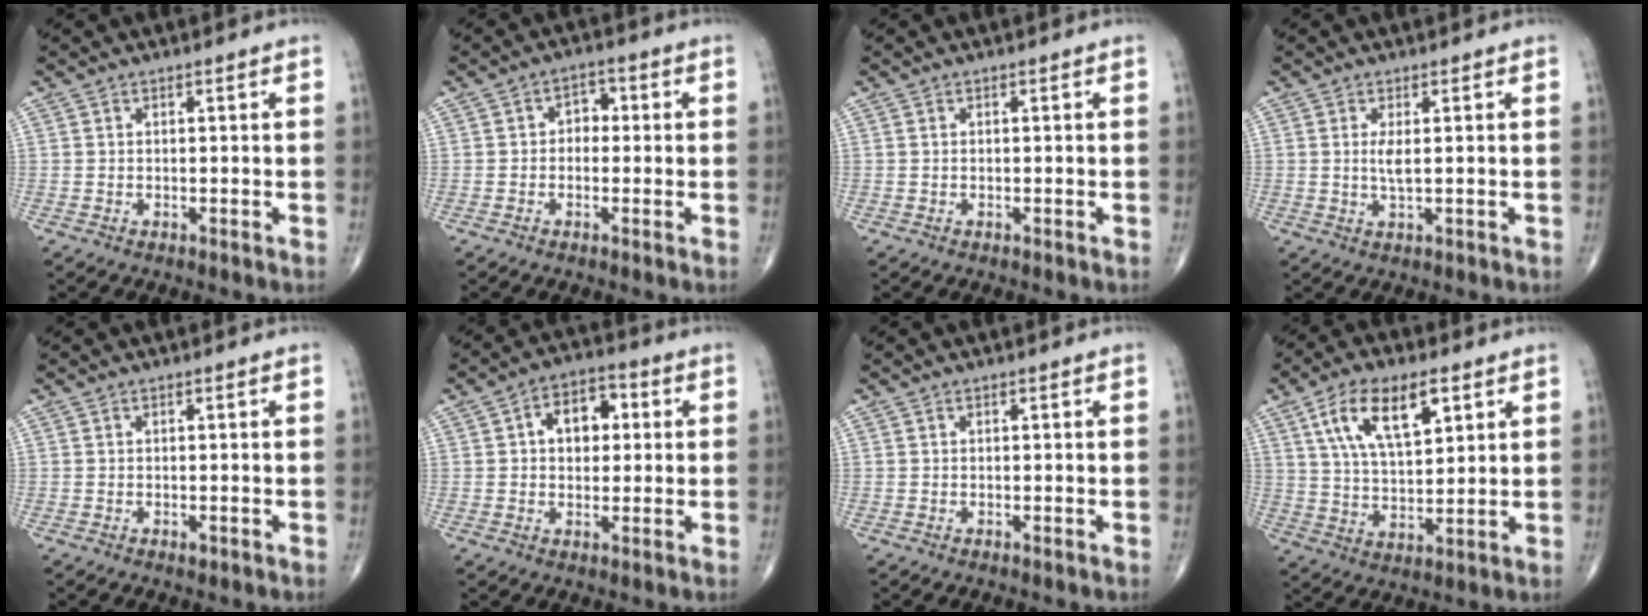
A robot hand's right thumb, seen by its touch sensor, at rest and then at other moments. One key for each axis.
{"total": 3.4, "fx": 0.0, "fy": 2.6, "fz": 2.1, "tx": -0.008, "ty": 0.014, "tz": -0.011}
{"total": 0.0}
{"total": 2.5, "fx": 0.4, "fy": 0.5, "fz": 2.4, "tx": -0.053, "ty": -0.008, "tz": 0.013}
{"total": 0.7, "fx": -0.3, "fy": 0.4, "fz": 0.6, "tx": -0.006, "ty": -0.001, "tz": -0.004}
{"total": 8.6, "fx": 1.7, "fy": 5.8, "fz": 6.1, "tx": -0.063, "ty": 0.014, "tz": 0.020}
{"total": 0.0}
{"total": 13.7, "fx": 6.1, "fy": 6.2, "fz": 10.5, "tx": -0.174, "ty": -0.016, "tz": 0.113}